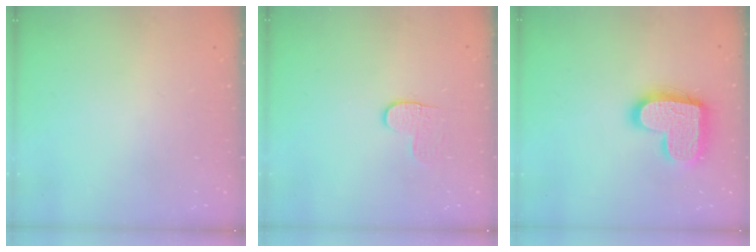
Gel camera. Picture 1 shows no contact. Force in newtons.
{"total": 3.6, "press": 3.6, "slide": 0.4}
{"total": 17.3, "press": 17.3, "slide": 1.1}